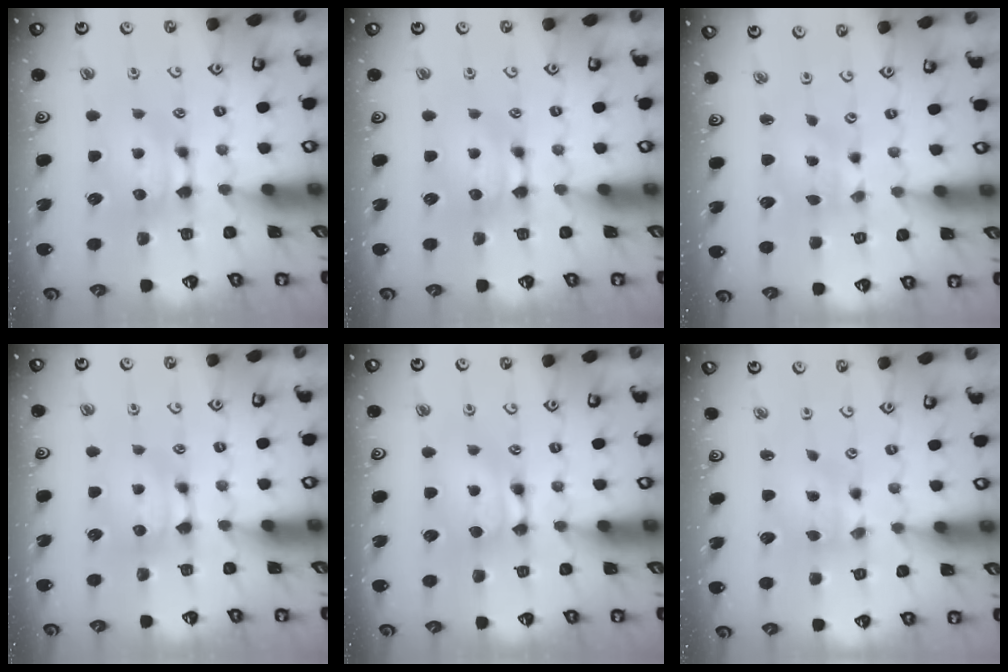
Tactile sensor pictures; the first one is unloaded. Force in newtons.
{"total": 0.0}
{"total": 2.0, "press": 1.7, "slide": 1.0}
{"total": 0.0}
{"total": 1.7, "press": 1.7, "slide": 0.1}
{"total": 1.8, "press": 1.3, "slide": 1.3}